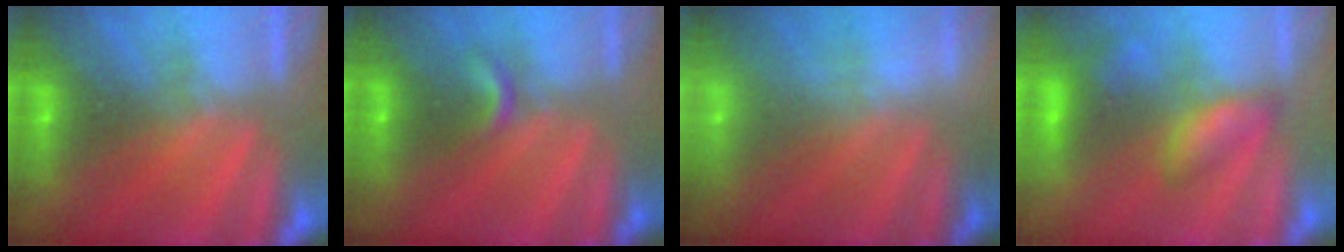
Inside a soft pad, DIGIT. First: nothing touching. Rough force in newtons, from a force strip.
{"total": 2.2}
{"total": 1.9}
{"total": 2.8}